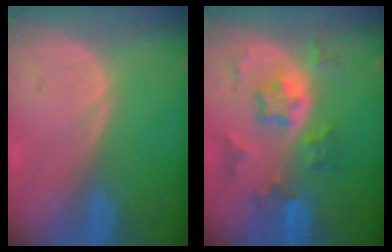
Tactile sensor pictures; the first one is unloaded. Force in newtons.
{"total": 7.2, "press": 6.5, "slide": 3.1}